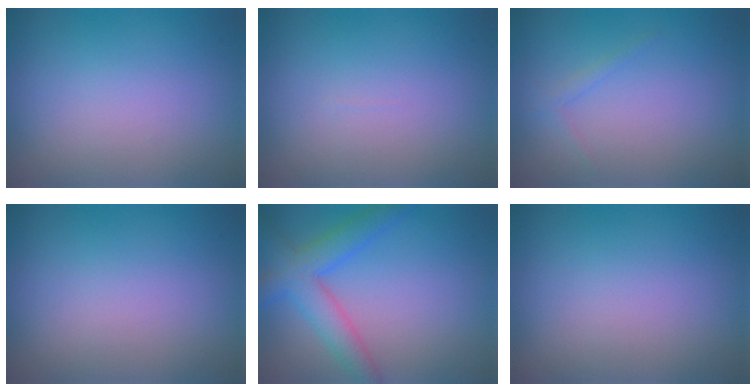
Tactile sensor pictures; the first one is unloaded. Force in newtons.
{"total": 0.0}
{"total": 0.8, "press": 0.8, "slide": 0.0}
{"total": 0.0}
{"total": 5.0, "press": 5.0, "slide": 0.1}
{"total": 0.0}